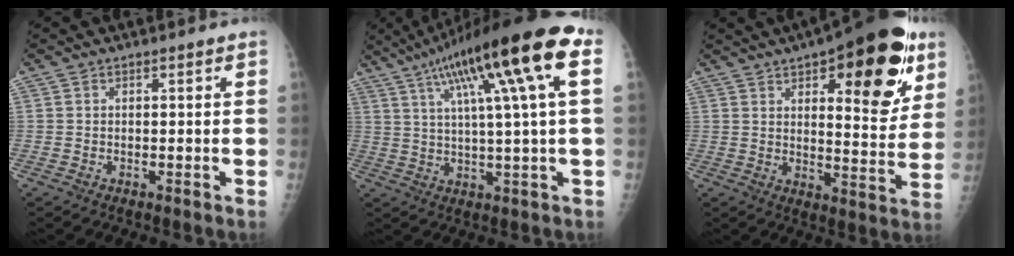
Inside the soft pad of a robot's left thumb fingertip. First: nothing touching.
{"total": 19.9, "force": [7.8, 2.0, 18.2], "torque": [-0.297, 0.018, 0.120]}
{"total": 22.8, "force": [11.2, 8.8, 17.9], "torque": [-0.201, -0.036, 0.154]}